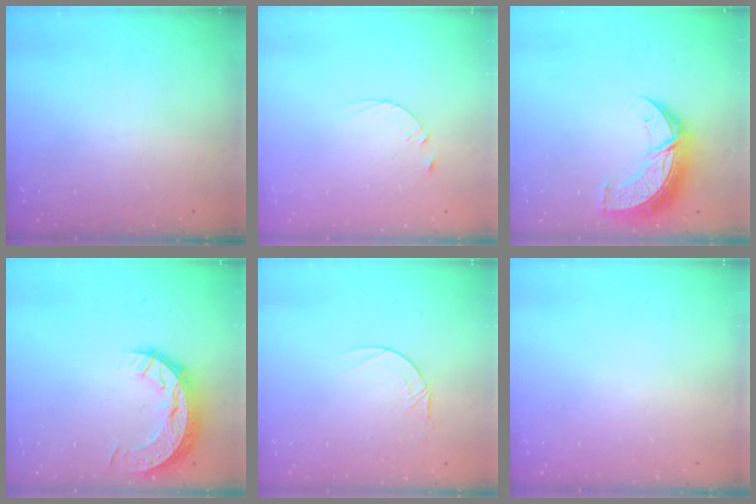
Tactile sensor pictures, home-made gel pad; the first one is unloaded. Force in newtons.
{"total": 2.4, "press": 2.3, "slide": 0.2}
{"total": 11.2, "press": 11.2, "slide": 0.9}
{"total": 9.9, "press": 9.9, "slide": 0.7}
{"total": 3.9, "press": 3.9, "slide": 0.4}
{"total": 0.0}